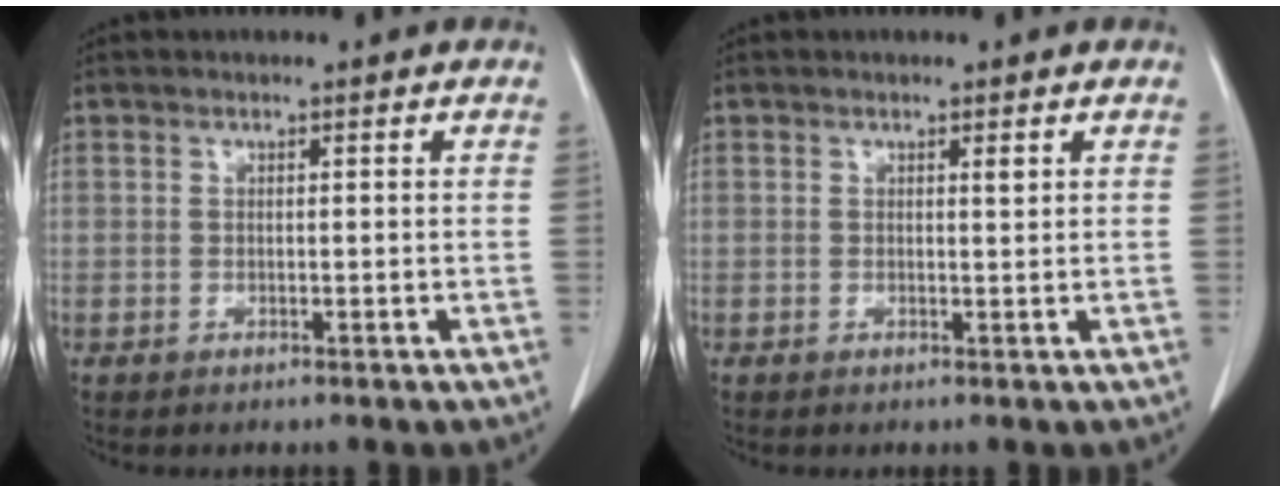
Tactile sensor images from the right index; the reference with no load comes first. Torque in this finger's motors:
{"motor_torque": [0.08, -0.01, 0.00, 0.00]}